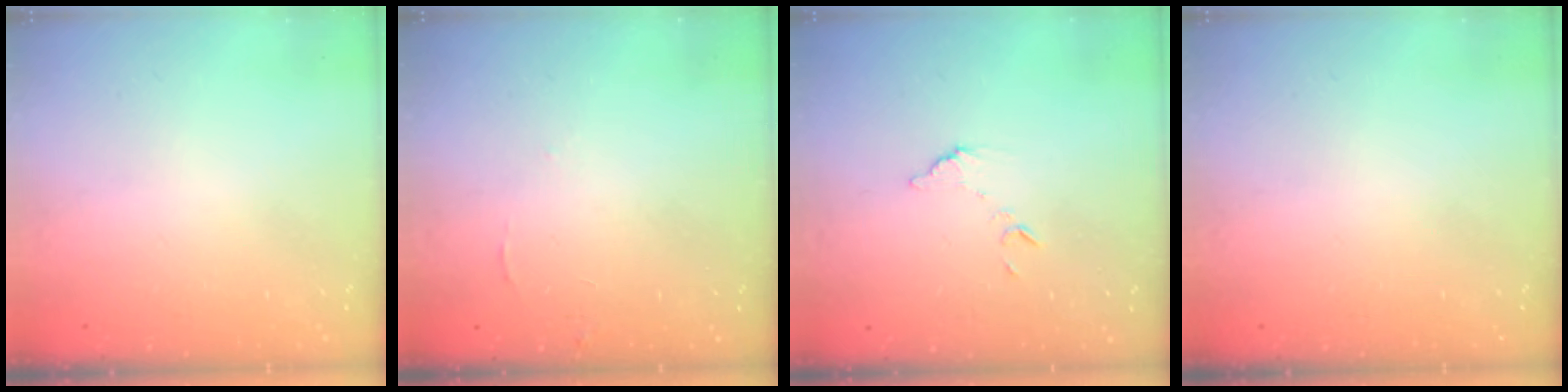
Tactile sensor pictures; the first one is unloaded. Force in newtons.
{"total": 6.1, "press": 6.1, "slide": 0.4}
{"total": 7.2, "press": 7.2, "slide": 0.2}
{"total": 0.0}